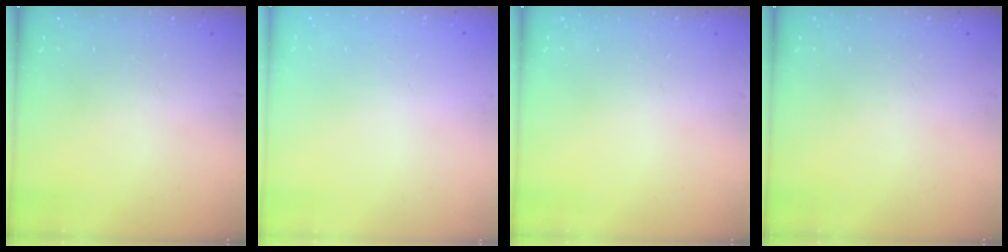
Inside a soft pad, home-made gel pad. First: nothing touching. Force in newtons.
{"total": 0.0}
{"total": 0.0}
{"total": 0.0}